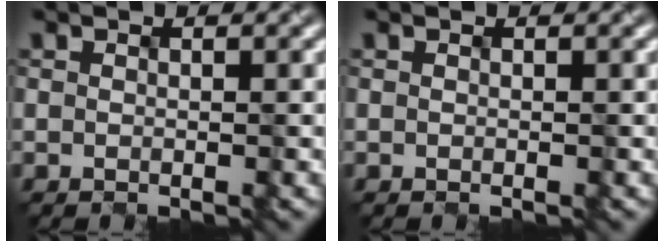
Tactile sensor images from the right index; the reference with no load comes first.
{"total": 0.0}